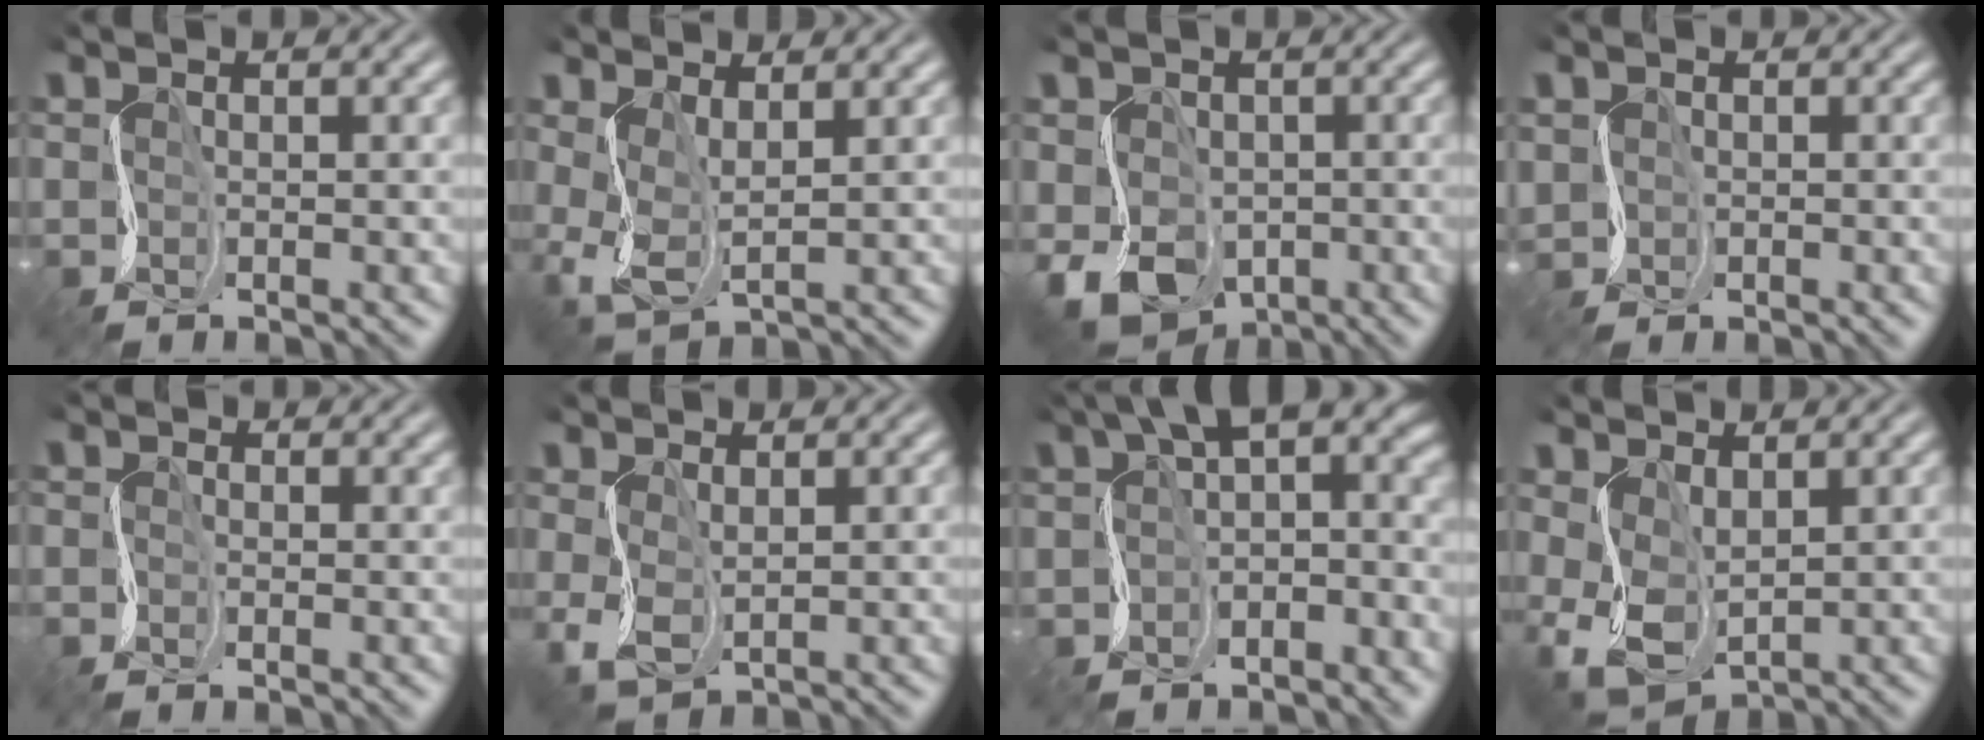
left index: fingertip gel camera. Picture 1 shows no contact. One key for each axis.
{"total": 2.5, "fx": 0.2, "fy": 1.2, "fz": 2.2, "tx": -0.071, "ty": -0.008, "tz": 0.011}
{"total": 6.2, "fx": -2.7, "fy": 4.7, "fz": 2.9, "tx": -0.082, "ty": -0.026, "tz": -0.038}
{"total": 1.4, "fx": -0.7, "fy": 0.3, "fz": -1.2, "tx": 0.009, "ty": -0.003, "tz": -0.003}
{"total": 1.3, "fx": -1.1, "fy": 0.0, "fz": -0.7, "tx": 0.009, "ty": -0.001, "tz": -0.017}
{"total": 1.4, "fx": -0.2, "fy": 0.9, "fz": 1.1, "tx": -0.049, "ty": -0.004, "tz": 0.007}
{"total": 5.7, "fx": 0.0, "fy": 3.2, "fz": 4.7, "tx": -0.058, "ty": 0.006, "tz": 0.000}
{"total": 3.4, "fx": -0.3, "fy": 2.4, "fz": 2.4, "tx": -0.081, "ty": -0.008, "tz": 0.005}